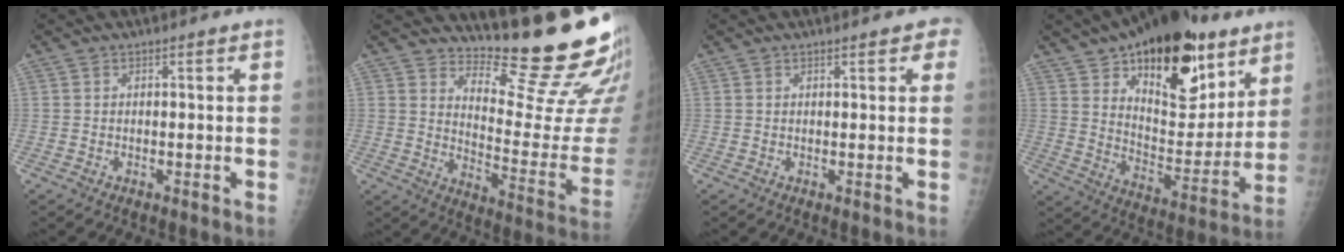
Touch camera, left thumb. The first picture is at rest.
{"total": 18.2, "force": [16.3, 2.5, 7.7], "torque": [-0.071, -0.183, 0.218]}
{"total": 3.2, "force": [1.8, 1.2, 2.4], "torque": [-0.014, 0.000, 0.017]}
{"total": 25.9, "force": [14.7, 12.6, 17.2], "torque": [-0.210, -0.056, 0.230]}